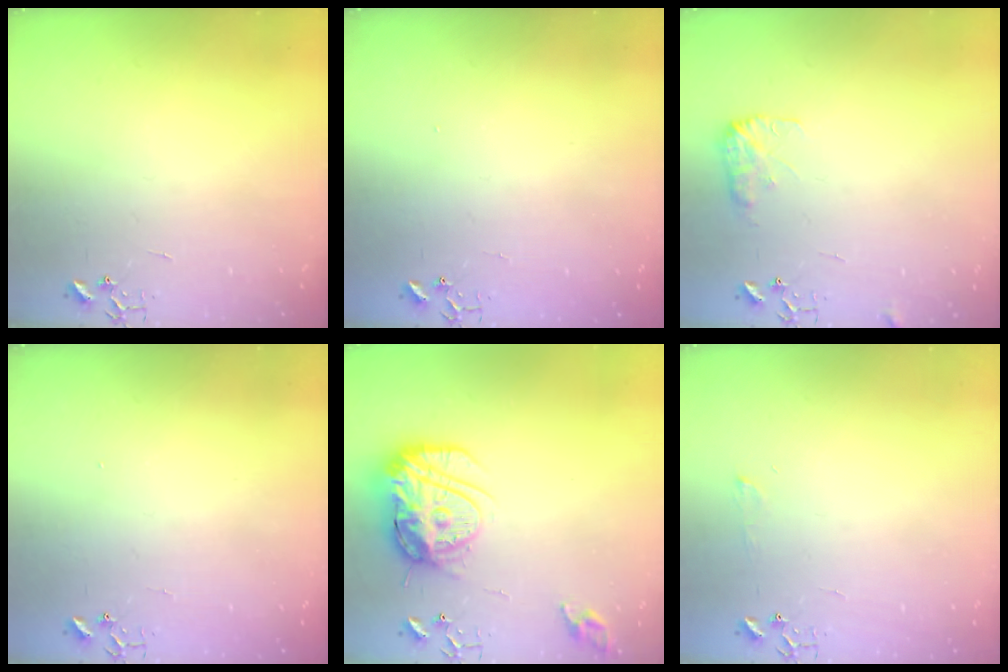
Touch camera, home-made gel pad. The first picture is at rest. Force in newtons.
{"total": 1.3, "press": 1.2, "slide": 0.1}
{"total": 8.3, "press": 8.3, "slide": 0.2}
{"total": 1.3, "press": 1.2, "slide": 0.1}
{"total": 17.6, "press": 17.5, "slide": 1.6}
{"total": 4.2, "press": 4.2, "slide": 0.6}